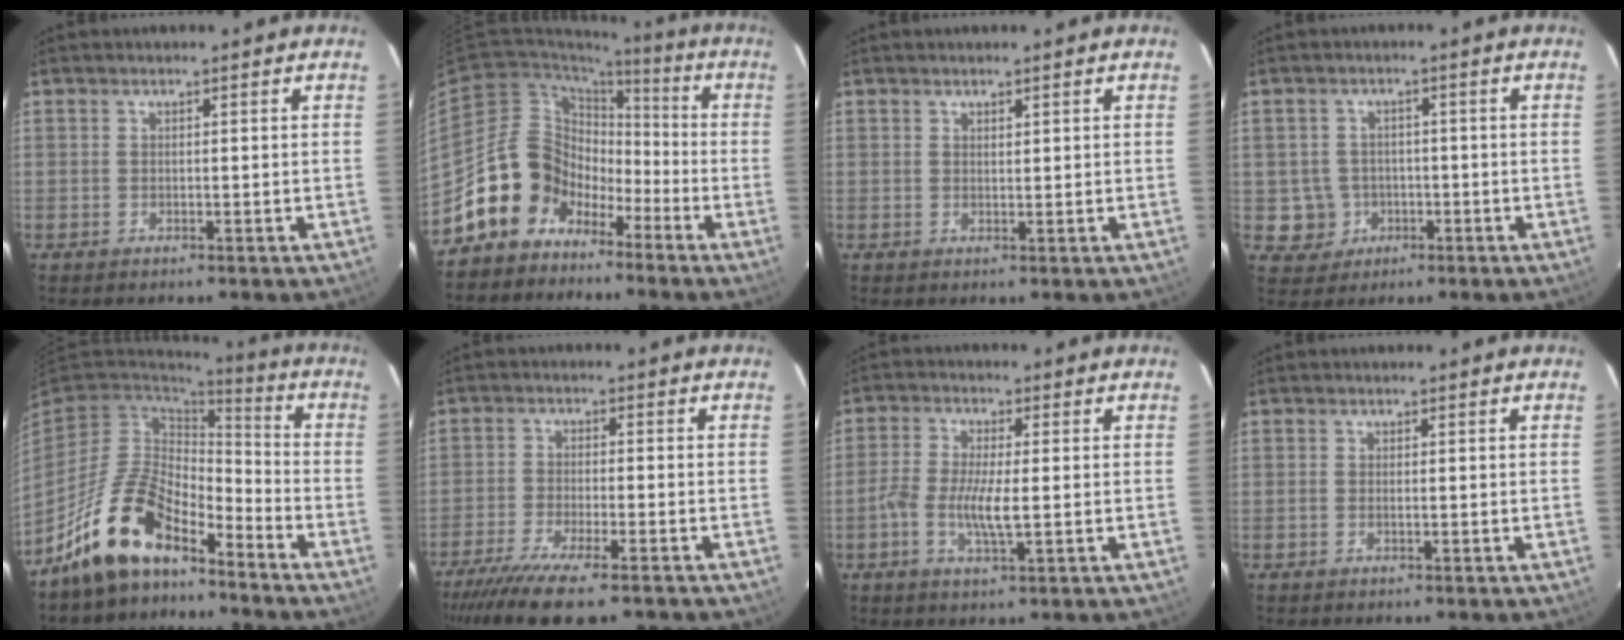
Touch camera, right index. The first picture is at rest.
{"total": 12.9, "force": [-7.1, 10.0, 3.9], "torque": [-0.081, 0.033, -0.124]}
{"total": 0.7, "force": [0.6, 0.3, 0.3], "torque": [-0.004, 0.001, 0.011]}
{"total": 5.4, "force": [-1.2, 5.2, 0.5], "torque": [-0.020, 0.021, -0.008]}
{"total": 14.3, "force": [-10.3, 6.1, 7.8], "torque": [-0.164, 0.012, -0.192]}
{"total": 12.7, "force": [-9.8, 2.4, 7.8], "torque": [-0.174, -0.044, -0.171]}
{"total": 6.5, "force": [-1.2, 1.5, 6.2], "torque": [-0.130, -0.002, -0.028]}
{"total": 0.6, "force": [-0.1, -0.1, 0.5], "torque": [-0.011, 0.000, -0.004]}